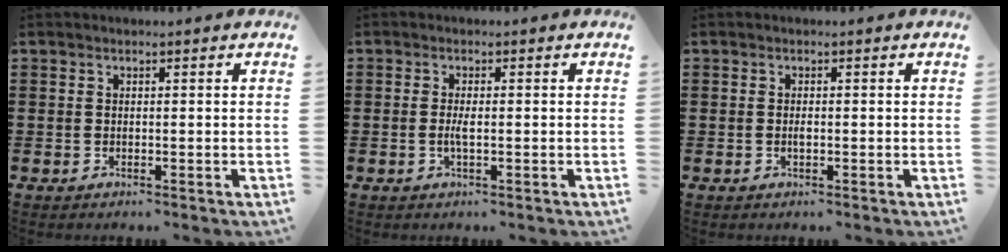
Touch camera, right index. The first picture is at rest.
{"total": 1.9, "force": [-0.4, 0.3, 1.8], "torque": [-0.049, -0.006, -0.012]}
{"total": 0.8, "force": [-0.1, 0.2, 0.8], "torque": [-0.017, -0.003, -0.001]}